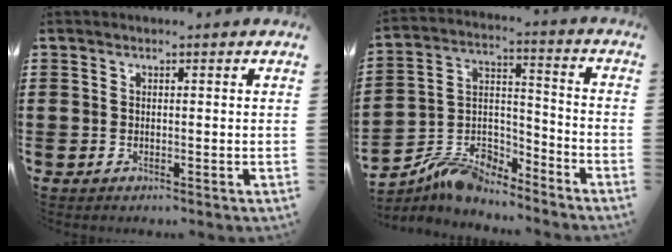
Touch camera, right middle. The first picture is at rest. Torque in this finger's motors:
{"motor_torque": [0.00, -0.09, 0.10, 0.00]}